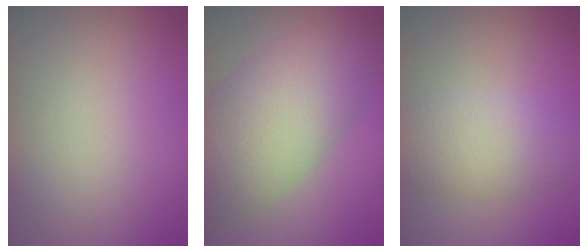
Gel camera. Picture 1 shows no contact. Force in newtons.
{"total": 9.8, "press": 9.8, "slide": 0.4}
{"total": 4.6, "press": 4.6, "slide": 0.1}